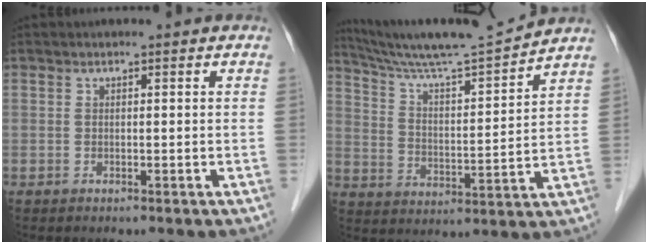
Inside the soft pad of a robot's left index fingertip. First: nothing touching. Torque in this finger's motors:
{"motor_torque": [-0.10, -0.14, 0.11, 0.04]}